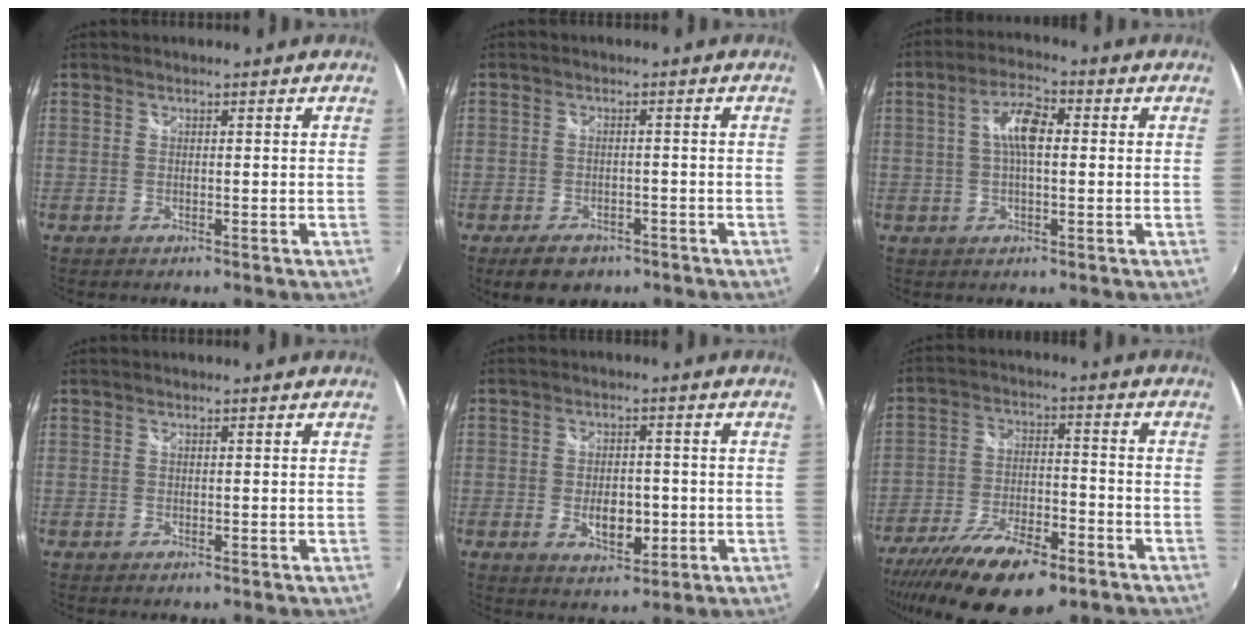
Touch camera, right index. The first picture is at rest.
{"total": 5.8, "force": [-3.8, 3.6, 2.4], "torque": [-0.055, 0.000, -0.052]}
{"total": 6.5, "force": [0.7, 2.5, 6.0], "torque": [-0.112, 0.015, 0.010]}
{"total": 0.0}
{"total": 6.2, "force": [-1.4, 3.6, 4.8], "torque": [-0.088, -0.006, -0.019]}
{"total": 19.6, "force": [-13.1, 7.5, 12.5], "torque": [-0.255, -0.042, -0.217]}